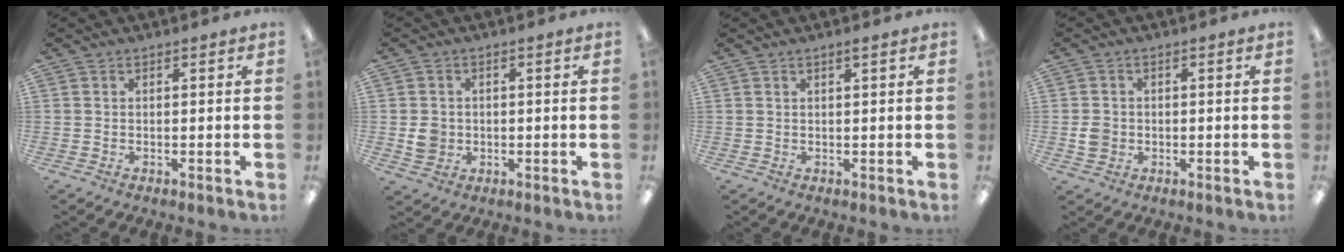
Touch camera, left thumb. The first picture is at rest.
{"total": 3.9, "force": [-0.3, 3.6, 1.4], "torque": [-0.009, 0.000, -0.007]}
{"total": 1.1, "force": [0.7, 0.1, 0.8], "torque": [-0.016, 0.001, 0.012]}
{"total": 3.3, "force": [-0.5, 2.9, 1.4], "torque": [-0.015, 0.001, -0.010]}